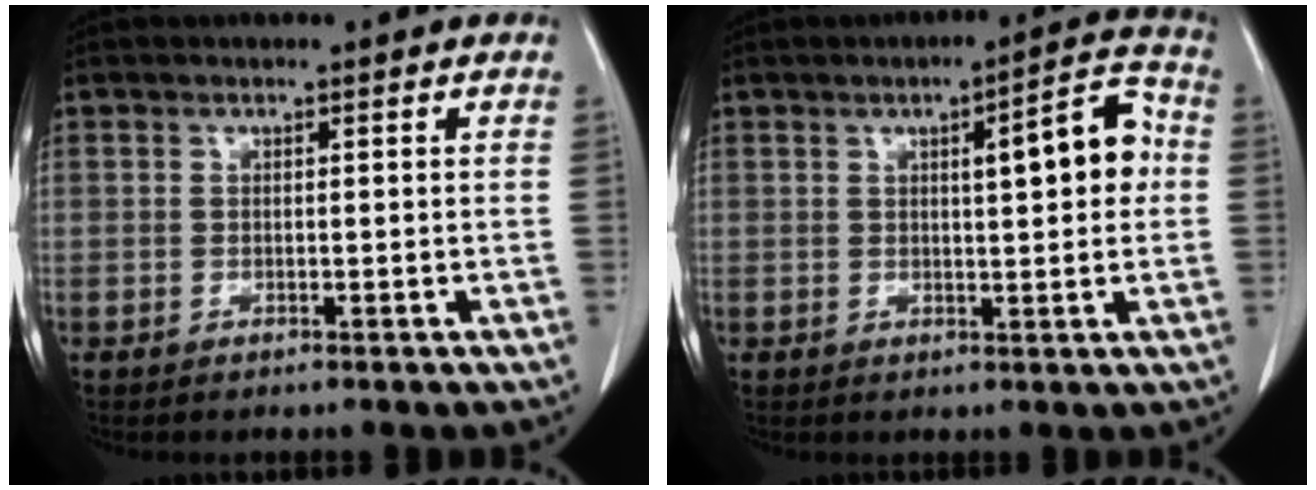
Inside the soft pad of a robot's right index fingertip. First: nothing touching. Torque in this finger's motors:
{"motor_torque": [0.71, 0.42, 0.21, 0.07]}